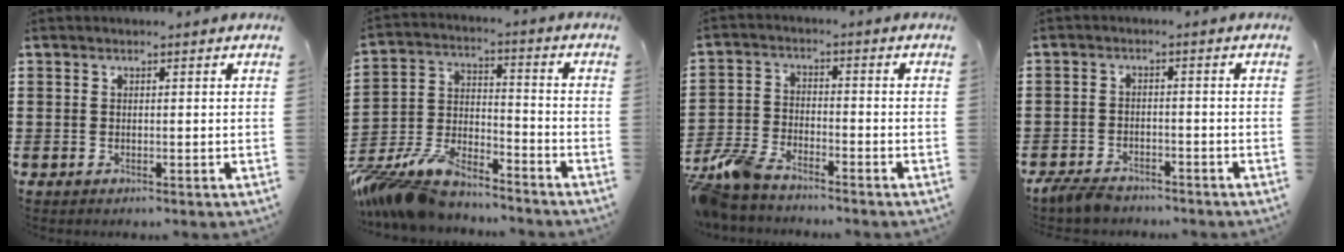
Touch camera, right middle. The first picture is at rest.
{"total": 10.6, "force": [-9.6, 2.6, 3.6], "torque": [-0.084, 0.013, -0.192]}
{"total": 6.0, "force": [-5.5, 1.2, 2.0], "torque": [-0.074, -0.007, -0.116]}
{"total": 3.4, "force": [-3.2, 0.9, 0.8], "torque": [-0.031, -0.002, -0.070]}